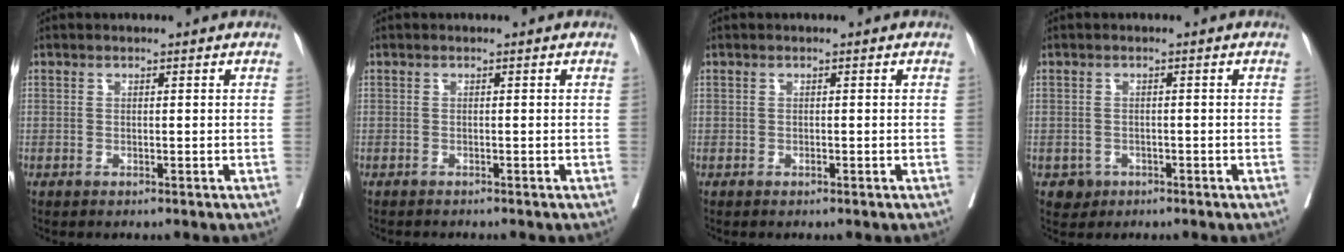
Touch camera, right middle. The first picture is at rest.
{"total": 0.8, "force": [-0.8, 0.1, 0.2], "torque": [-0.005, -0.001, -0.013]}
{"total": 0.0}
{"total": 2.0, "force": [-1.0, 1.7, 0.3], "torque": [0.001, 0.007, -0.012]}